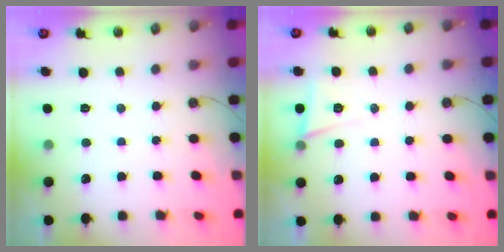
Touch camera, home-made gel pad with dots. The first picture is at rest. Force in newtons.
{"total": 5.7, "press": 4.1, "slide": 4.0}